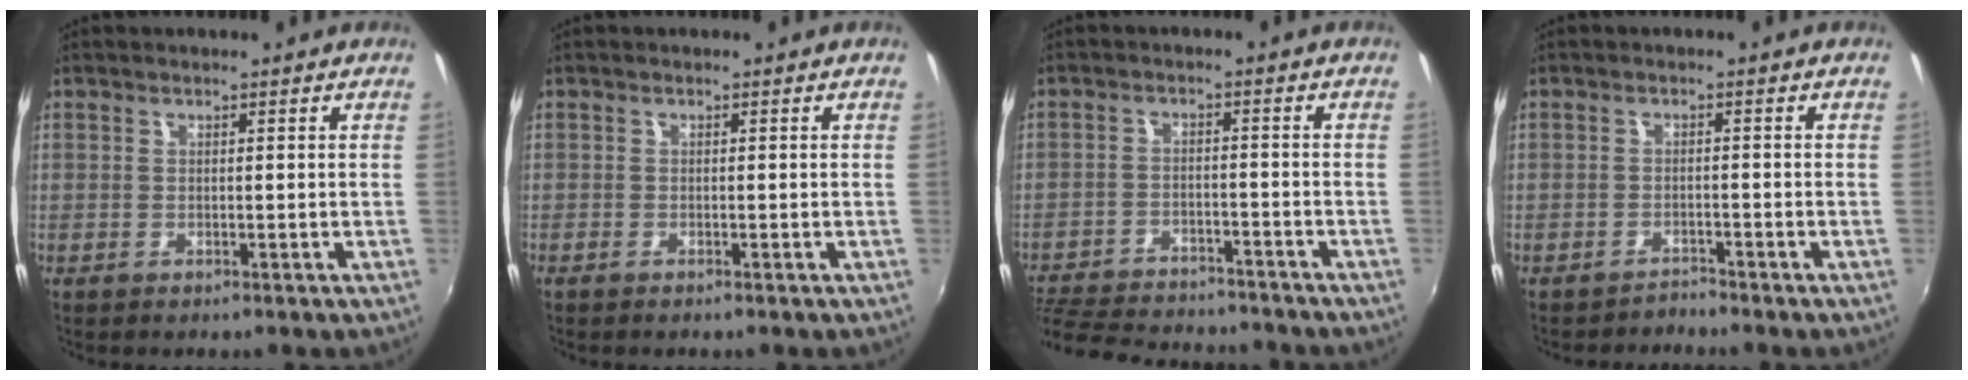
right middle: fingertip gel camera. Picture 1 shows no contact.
{"total": 0.5, "force": [-0.5, 0.1, 0.2], "torque": [-0.003, -0.004, -0.012]}
{"total": 18.7, "force": [-16.2, 5.6, 7.5], "torque": [-0.175, -0.012, -0.237]}
{"total": 1.6, "force": [-1.5, -0.1, -0.3], "torque": [0.003, 0.000, -0.027]}